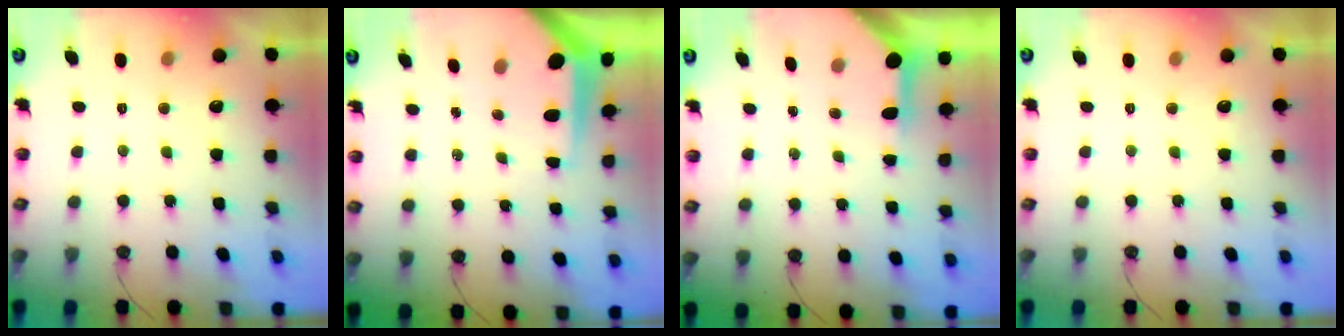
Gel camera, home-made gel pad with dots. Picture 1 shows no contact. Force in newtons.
{"total": 8.3, "press": 8.3, "slide": 0.8}
{"total": 4.2, "press": 4.2, "slide": 0.4}
{"total": 0.0}